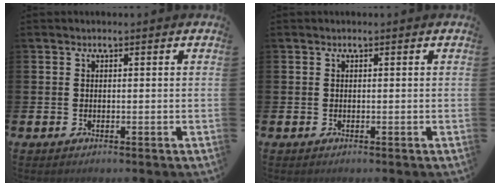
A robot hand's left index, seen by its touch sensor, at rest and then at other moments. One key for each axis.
{"total": 0.0}